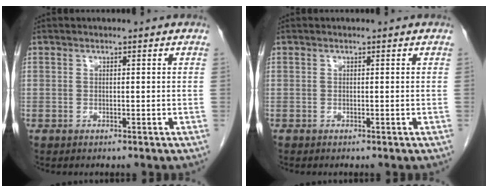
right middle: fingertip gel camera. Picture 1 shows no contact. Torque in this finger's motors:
{"motor_torque": [0.17, -0.06, 0.02, 0.01]}